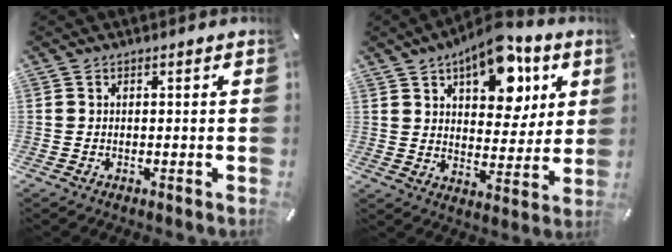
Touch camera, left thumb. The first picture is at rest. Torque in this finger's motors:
{"motor_torque": [2.50, 2.50, 1.53, -1.24, 0.23]}